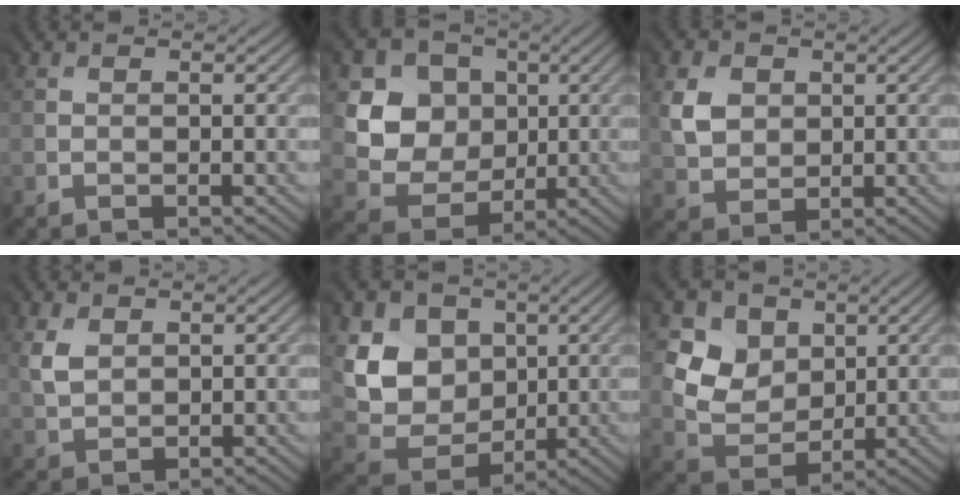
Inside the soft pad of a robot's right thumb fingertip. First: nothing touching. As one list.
[{"total": 7.4, "force": [1.9, 6.8, 2.1], "torque": [-0.059, -0.012, 0.023]}, {"total": 3.8, "force": [1.4, 3.4, 0.9], "torque": [-0.045, -0.001, 0.024]}, {"total": 2.3, "force": [1.5, 1.8, 0.5], "torque": [-0.030, 0.000, 0.030]}, {"total": 9.5, "force": [2.9, 7.9, 4.3], "torque": [-0.133, -0.006, 0.049]}, {"total": 6.4, "force": [3.0, 5.4, 1.8], "torque": [-0.068, -0.008, 0.044]}]